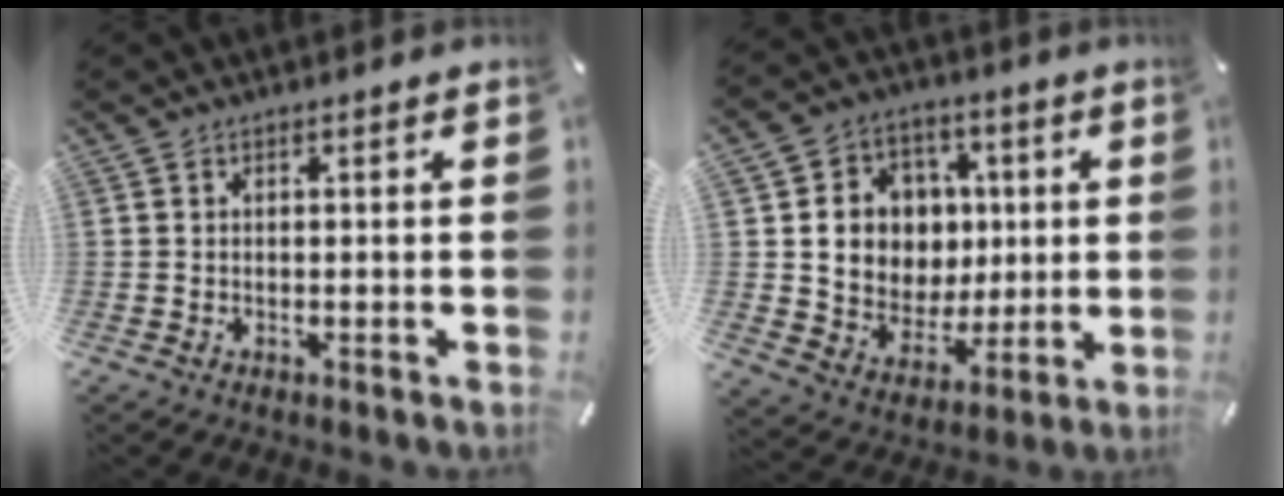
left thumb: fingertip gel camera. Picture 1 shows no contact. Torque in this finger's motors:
{"motor_torque": [1.15, 1.06, 0.77, -0.58, 0.30]}